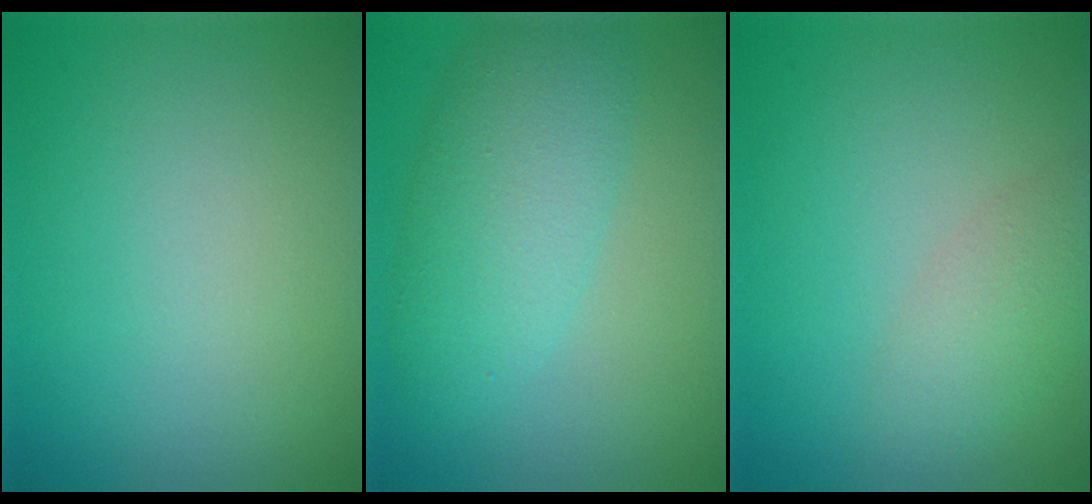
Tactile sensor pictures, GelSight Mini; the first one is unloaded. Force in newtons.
{"total": 4.9, "press": 4.9, "slide": 0.1}
{"total": 2.8, "press": 2.8, "slide": 0.1}